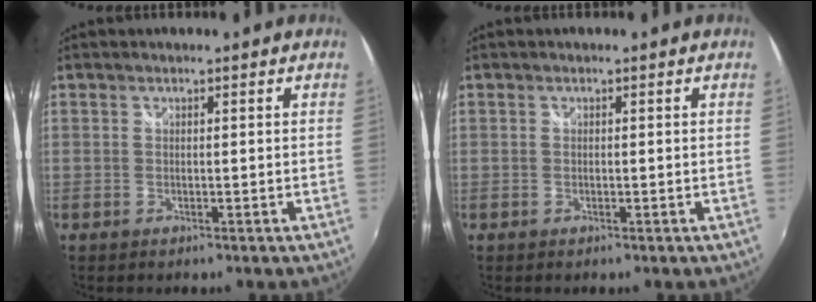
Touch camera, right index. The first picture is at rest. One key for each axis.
{"total": 0.0}